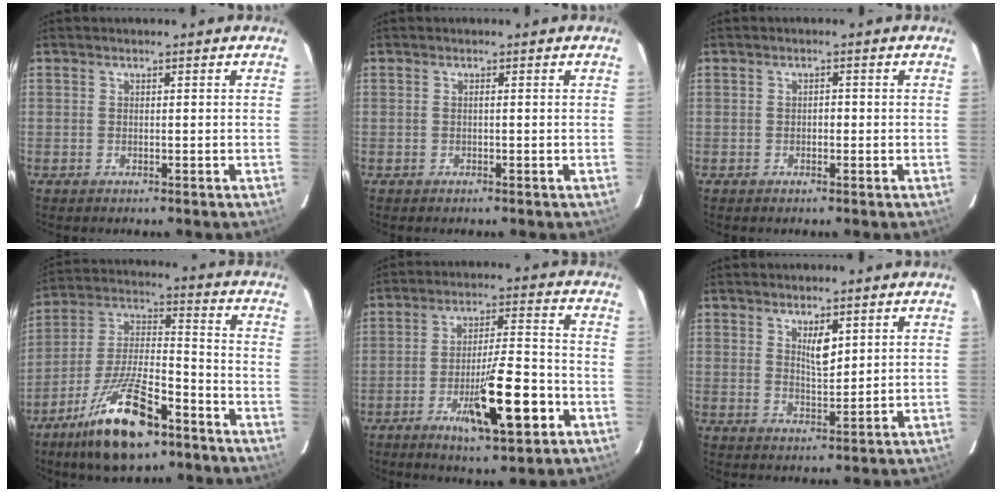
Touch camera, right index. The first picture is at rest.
{"total": 0.0}
{"total": 0.9, "force": [-0.2, 0.5, 0.7], "torque": [-0.009, 0.003, -0.005]}
{"total": 16.7, "force": [-10.8, 4.3, 12.1], "torque": [-0.249, -0.014, -0.196]}
{"total": 12.6, "force": [-5.1, 1.9, 11.4], "torque": [-0.186, -0.005, -0.078]}
{"total": 3.7, "force": [1.8, 1.1, 3.1], "torque": [-0.057, -0.004, 0.035]}